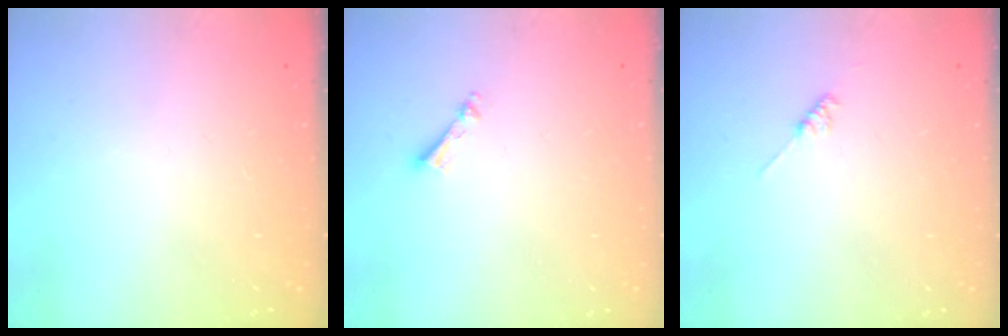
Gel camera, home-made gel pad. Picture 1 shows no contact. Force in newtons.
{"total": 3.2, "press": 3.2, "slide": 0.3}
{"total": 1.8, "press": 1.7, "slide": 0.3}